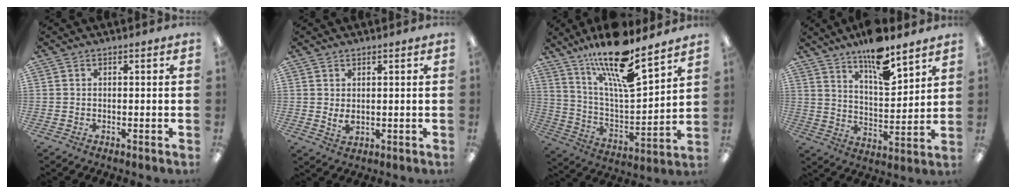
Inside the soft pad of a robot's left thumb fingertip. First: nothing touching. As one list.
[{"total": 2.6, "force": [1.0, 1.4, 1.9], "torque": [-0.029, -0.004, 0.018]}, {"total": 18.4, "force": [14.5, 4.2, 10.6], "torque": [-0.193, -0.096, 0.245]}, {"total": 13.3, "force": [10.4, 3.9, 7.2], "torque": [-0.113, -0.067, 0.178]}]